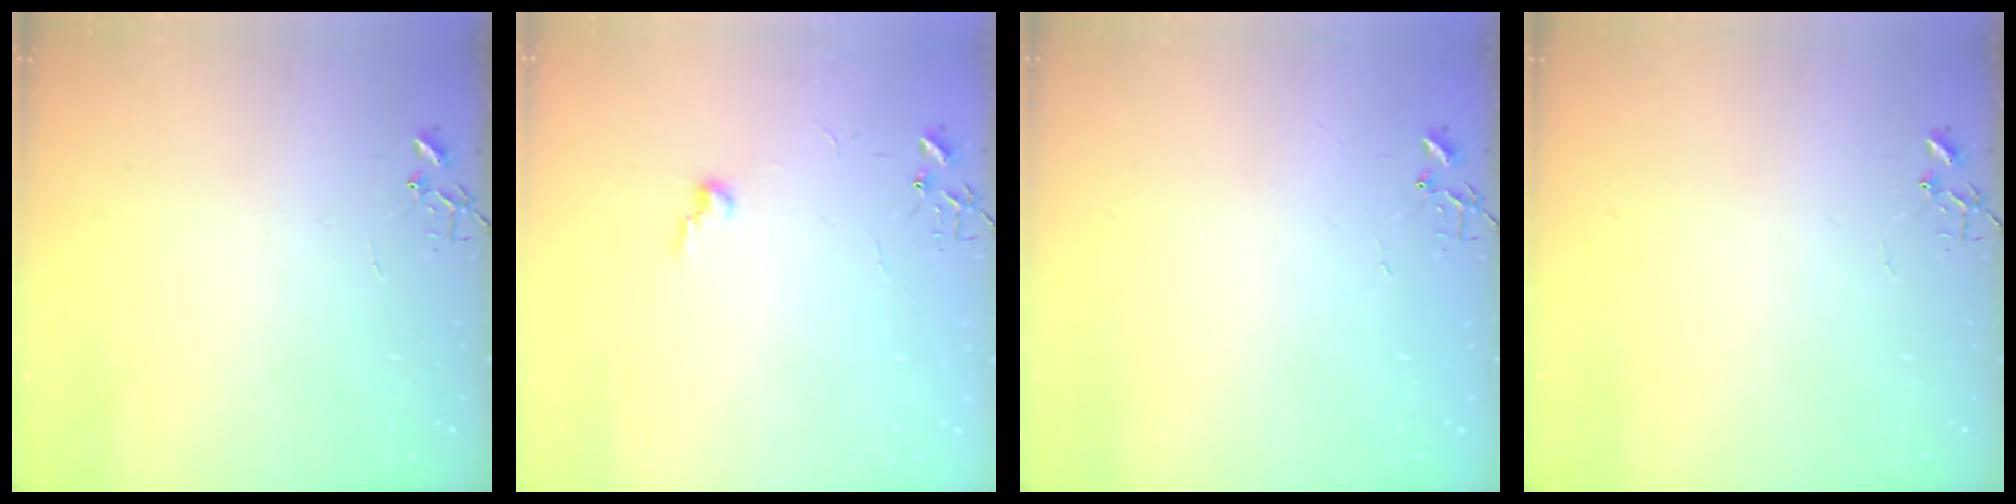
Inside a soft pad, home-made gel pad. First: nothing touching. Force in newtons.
{"total": 6.2, "press": 6.2, "slide": 0.8}
{"total": 1.5, "press": 1.5, "slide": 0.3}
{"total": 0.0}